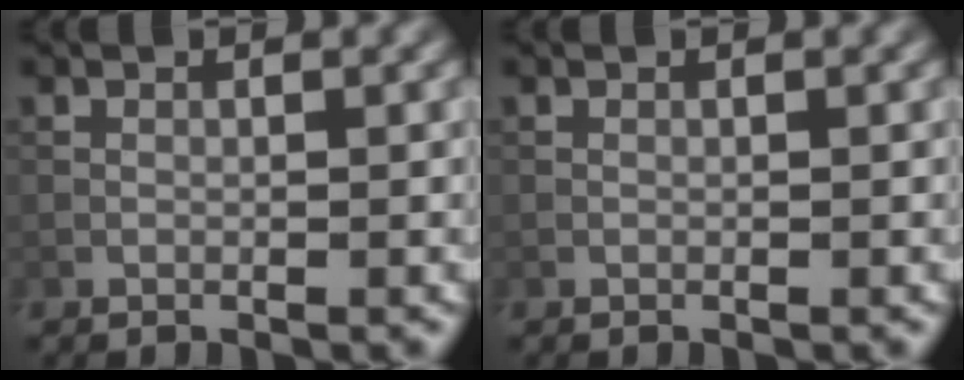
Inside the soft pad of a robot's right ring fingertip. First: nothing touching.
{"total": 0.0}